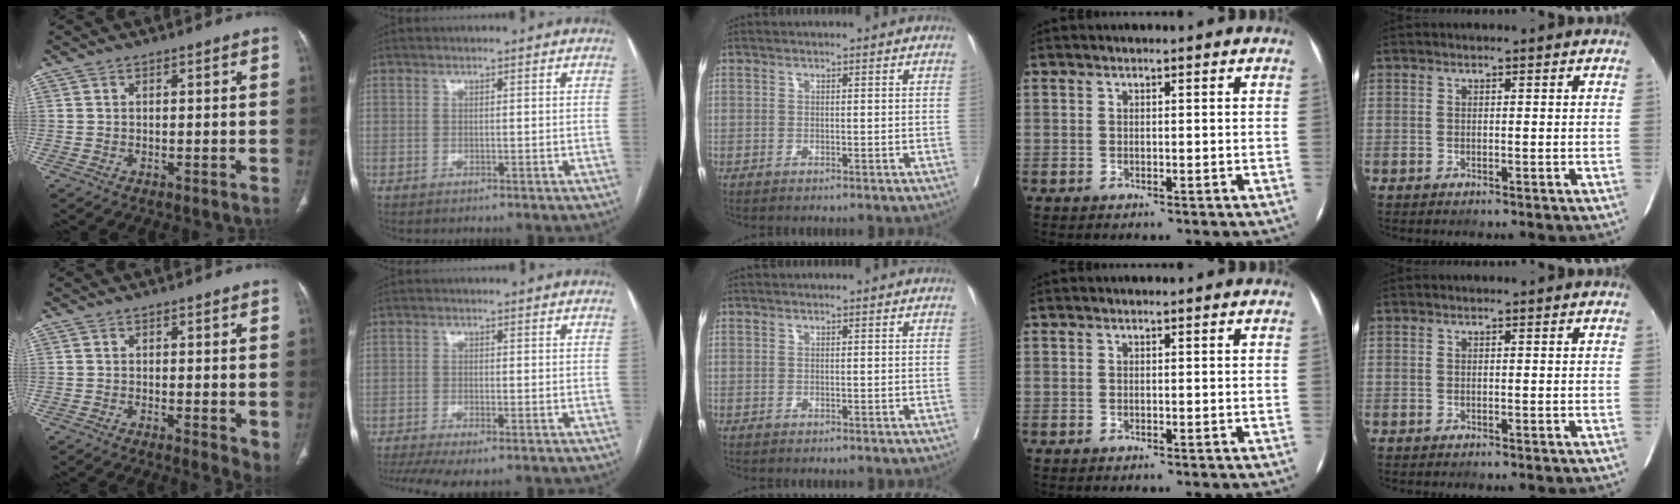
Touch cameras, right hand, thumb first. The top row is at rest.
{"thumb": {"total": 4.1, "force": [0.4, 1.6, 3.7], "torque": [-0.048, -0.014, 0.006]}, "index": {"total": 6.7, "force": [-4.5, 1.5, 4.7], "torque": [-0.080, -0.014, -0.077]}}